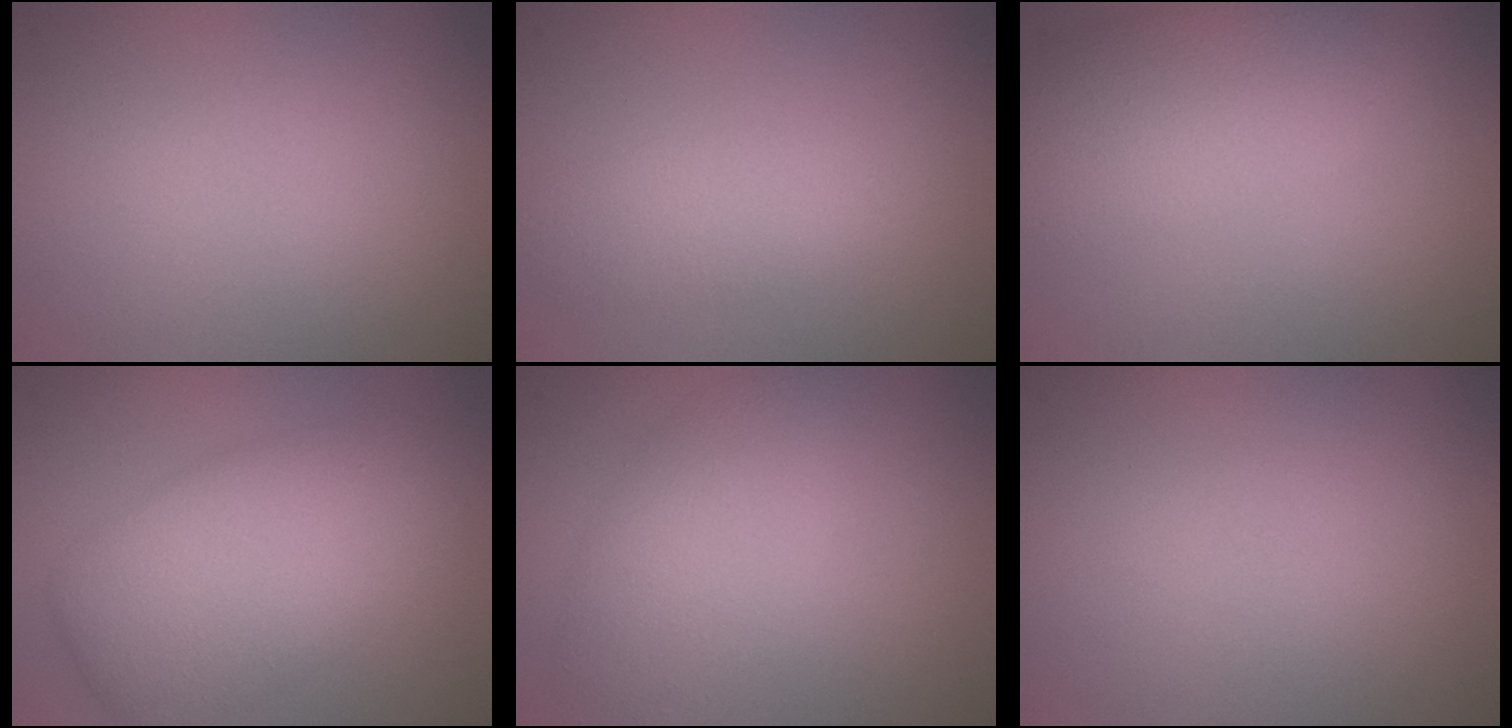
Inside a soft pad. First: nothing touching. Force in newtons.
{"total": 2.7, "press": 2.7, "slide": 0.0}
{"total": 5.4, "press": 5.4, "slide": 0.2}
{"total": 7.5, "press": 7.5, "slide": 0.2}
{"total": 4.1, "press": 4.1, "slide": 0.0}
{"total": 0.0}